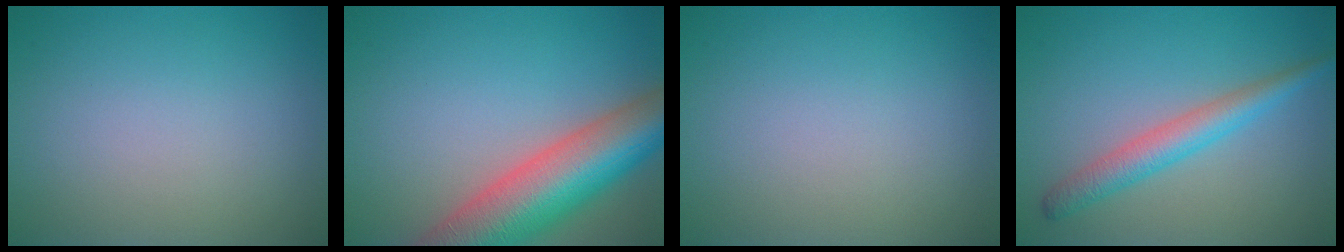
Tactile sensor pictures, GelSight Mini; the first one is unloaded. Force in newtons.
{"total": 11.2, "press": 11.2, "slide": 0.6}
{"total": 0.0}
{"total": 3.4, "press": 3.4, "slide": 0.1}